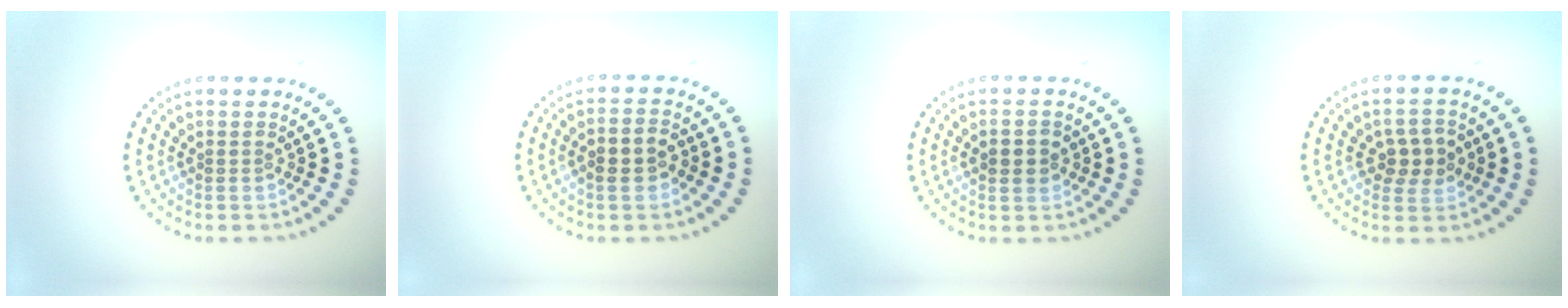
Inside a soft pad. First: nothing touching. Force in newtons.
{"total": 2.8, "press": 2.7, "slide": 0.8}
{"total": 2.7, "press": 2.7, "slide": 0.1}
{"total": 2.9, "press": 2.8, "slide": 0.7}